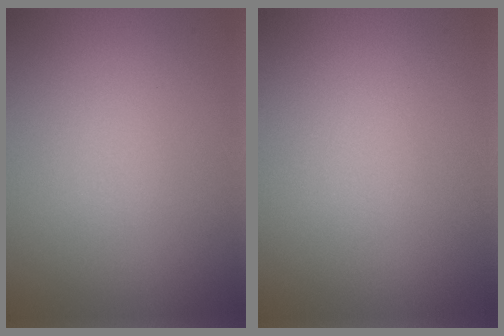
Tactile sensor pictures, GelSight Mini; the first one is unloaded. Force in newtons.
{"total": 0.0}